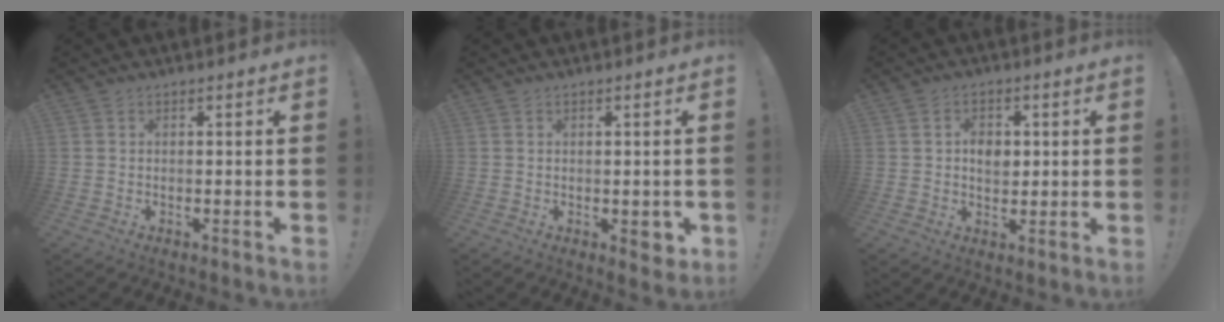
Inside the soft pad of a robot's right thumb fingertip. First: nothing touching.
{"total": 3.8, "force": [-0.8, 2.2, 3.0], "torque": [-0.031, 0.004, -0.010]}
{"total": 5.3, "force": [0.5, 4.1, 3.4], "torque": [-0.040, -0.001, 0.005]}